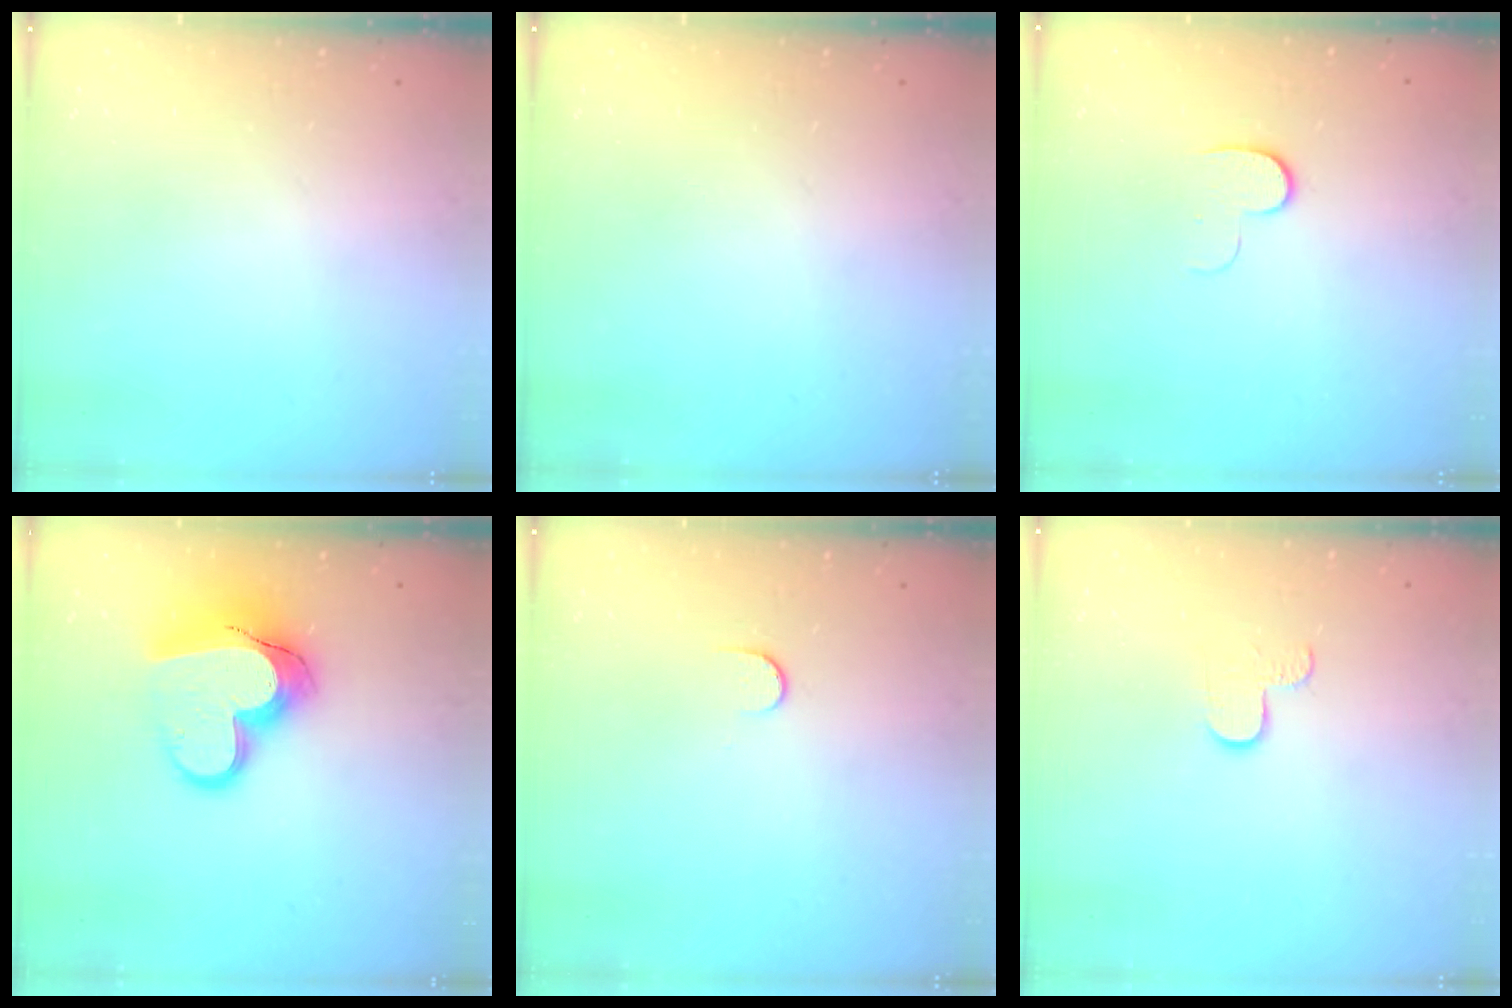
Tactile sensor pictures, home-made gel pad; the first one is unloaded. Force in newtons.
{"total": 0.0}
{"total": 5.5, "press": 5.4, "slide": 0.8}
{"total": 16.2, "press": 16.2, "slide": 1.3}
{"total": 5.7, "press": 5.6, "slide": 0.6}
{"total": 2.9, "press": 2.9, "slide": 0.3}